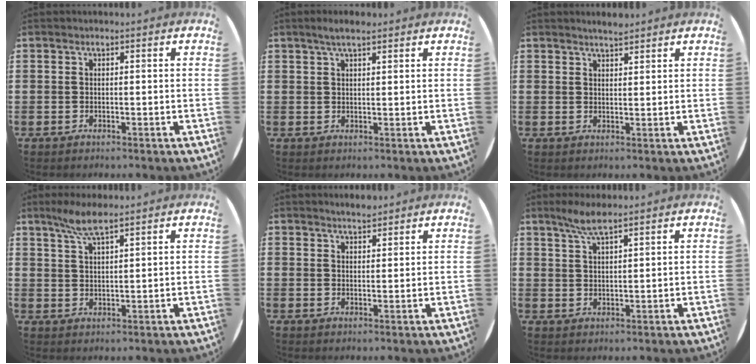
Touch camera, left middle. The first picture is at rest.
{"total": 2.6, "force": [1.9, 0.5, 1.7], "torque": [-0.034, 0.007, 0.033]}
{"total": 2.1, "force": [2.1, 0.1, 0.4], "torque": [-0.008, 0.001, 0.038]}
{"total": 4.7, "force": [3.7, 0.5, 2.8], "torque": [-0.063, 0.001, 0.066]}
{"total": 2.2, "force": [2.1, 0.2, 0.2], "torque": [-0.005, 0.003, 0.040]}
{"total": 3.7, "force": [3.0, 0.3, 2.2], "torque": [-0.049, 0.003, 0.053]}